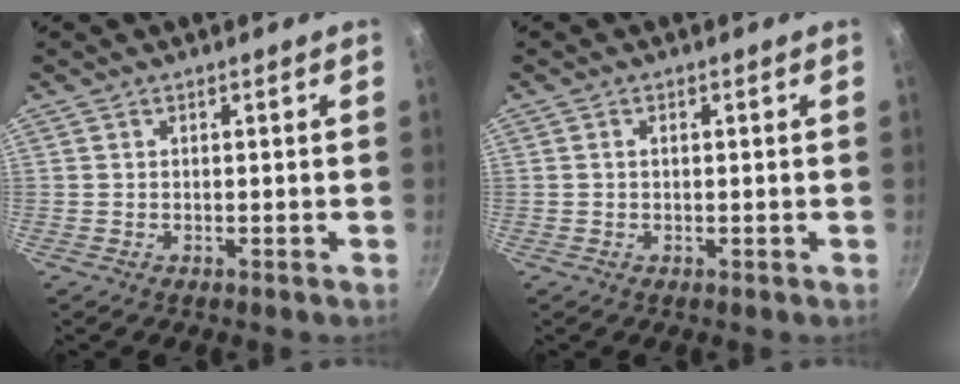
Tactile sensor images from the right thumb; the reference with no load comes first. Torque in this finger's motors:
{"motor_torque": [-0.31, 0.25, -0.07, 0.01, 0.05]}